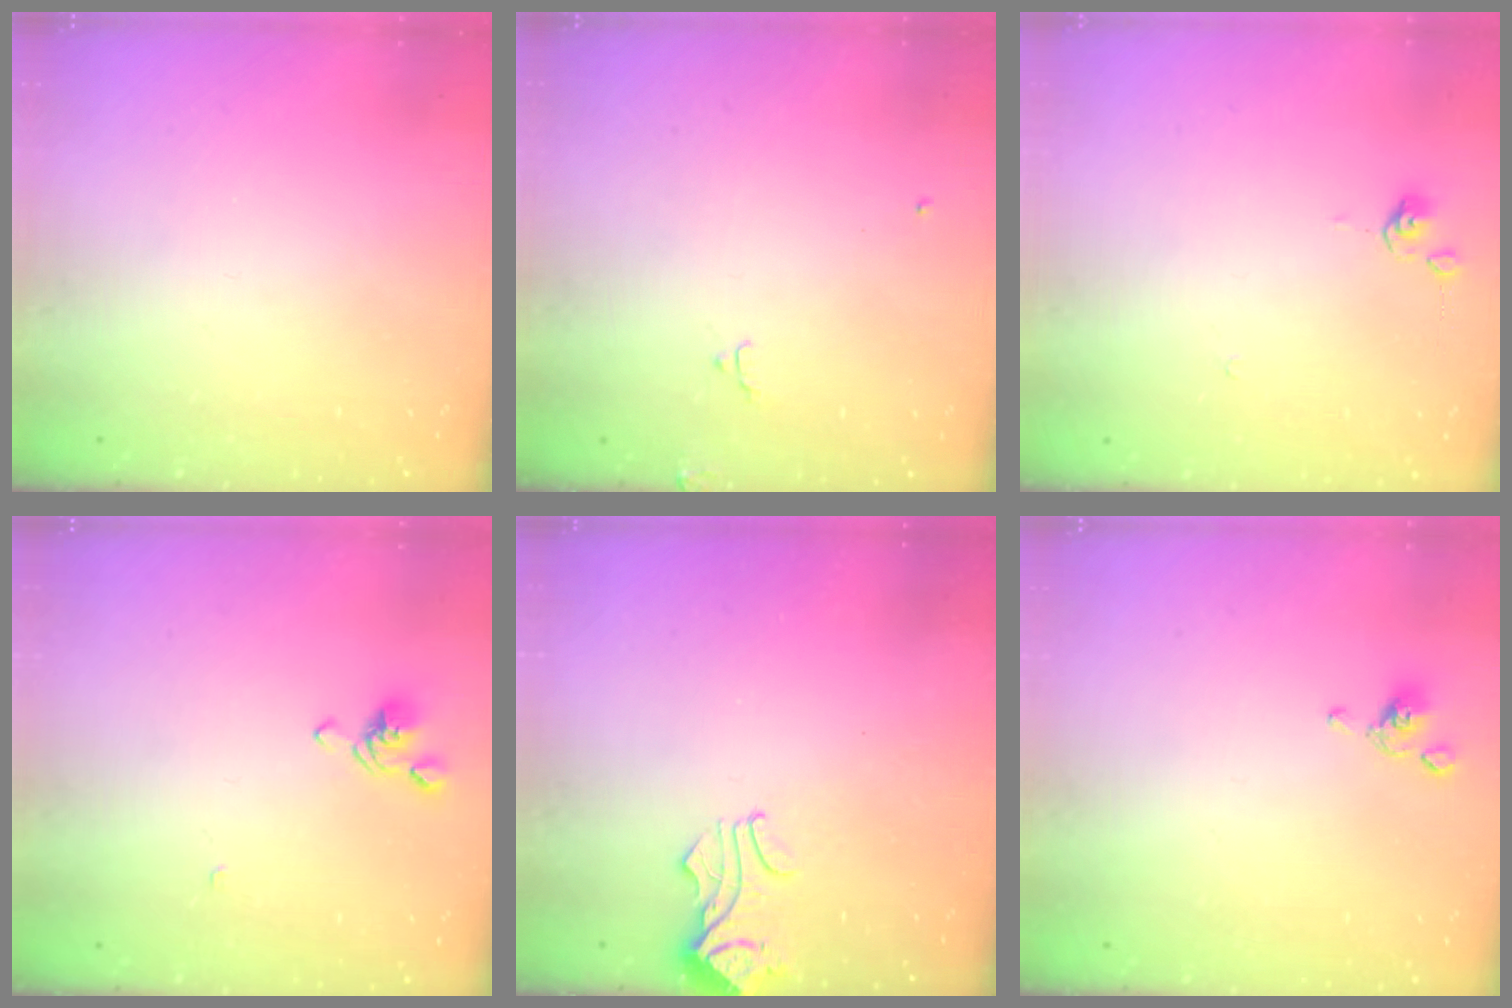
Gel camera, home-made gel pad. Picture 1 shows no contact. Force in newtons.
{"total": 2.4, "press": 2.4, "slide": 0.4}
{"total": 0.0}
{"total": 0.8, "press": 0.5, "slide": 0.6}
{"total": 2.2, "press": 2.2, "slide": 0.1}
{"total": 2.3, "press": 2.2, "slide": 0.5}